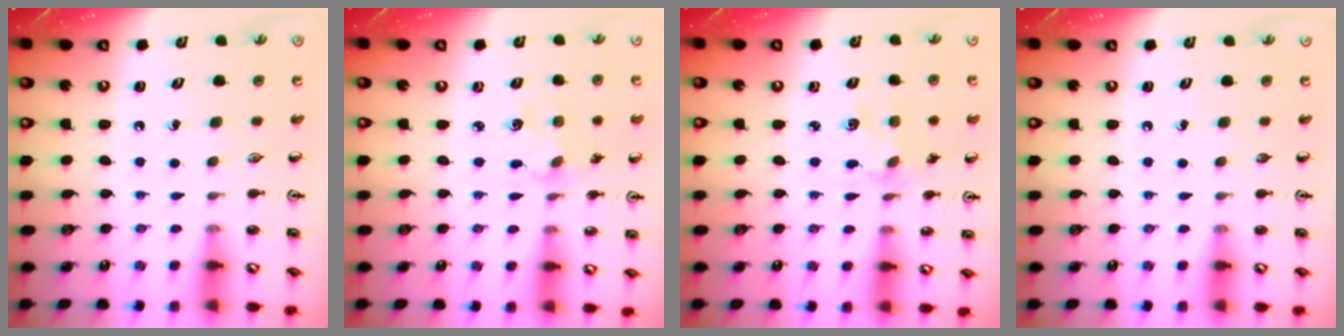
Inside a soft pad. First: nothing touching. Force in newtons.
{"total": 2.7, "press": 2.7, "slide": 0.3}
{"total": 2.0, "press": 2.0, "slide": 0.4}
{"total": 0.0}